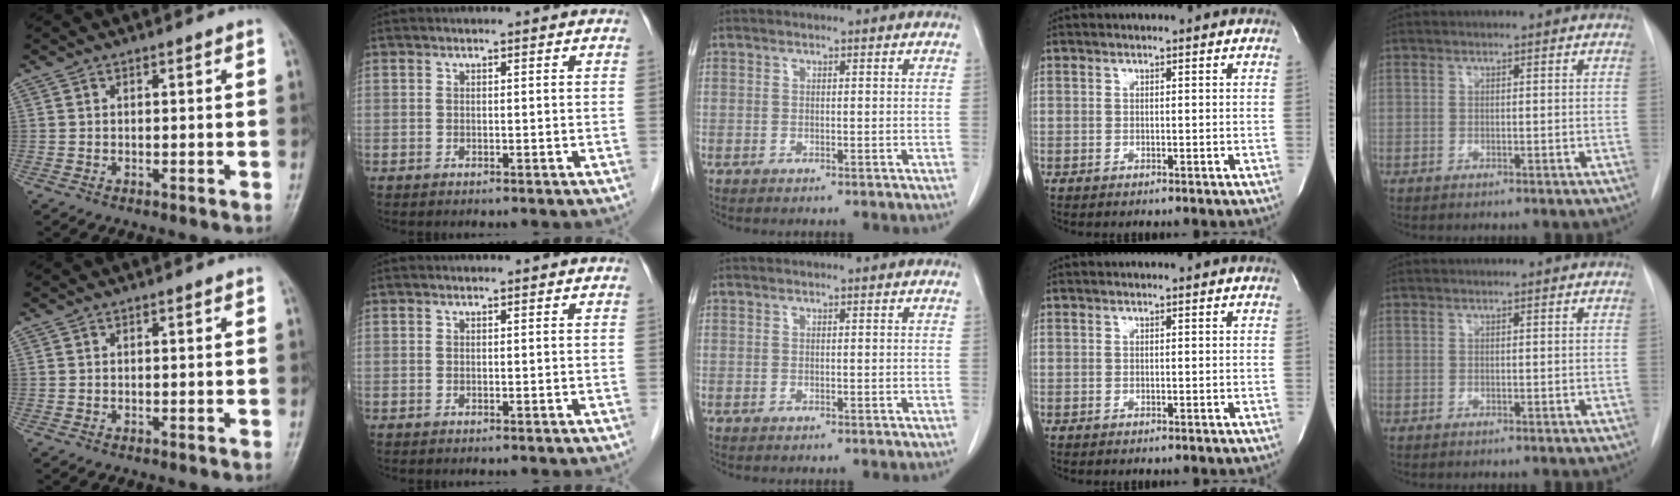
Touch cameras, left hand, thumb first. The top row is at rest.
{}